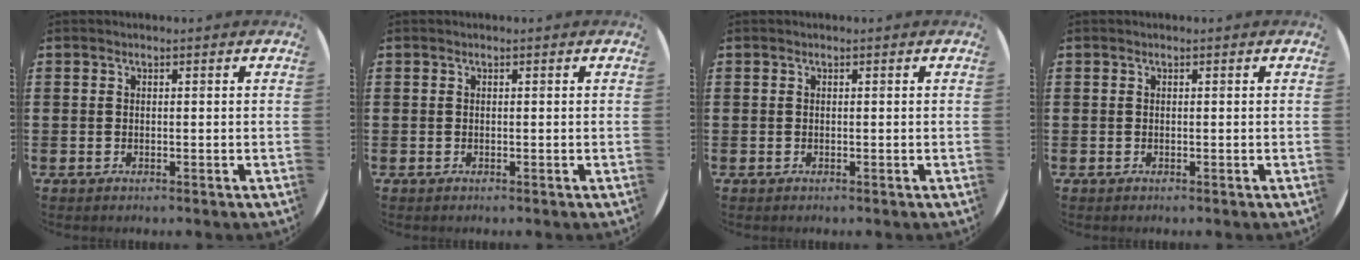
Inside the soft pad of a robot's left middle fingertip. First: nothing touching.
{"total": 0.0}
{"total": 0.0}
{"total": 0.0}